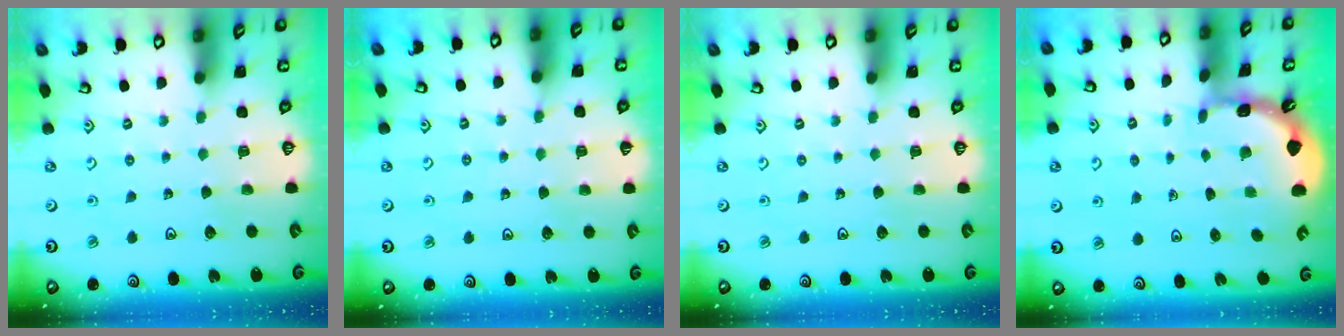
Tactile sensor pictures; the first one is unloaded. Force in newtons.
{"total": 2.9, "press": 2.8, "slide": 0.5}
{"total": 0.0}
{"total": 1.8, "press": 1.8, "slide": 0.1}